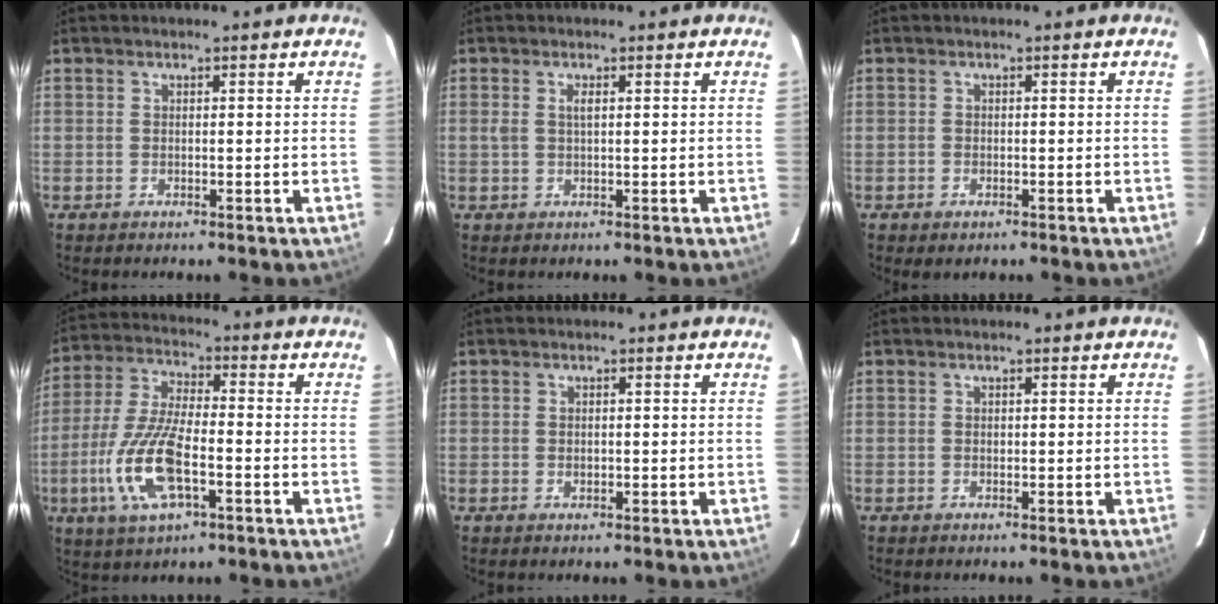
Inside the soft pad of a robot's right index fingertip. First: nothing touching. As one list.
[{"total": 1.6, "force": [0.4, 0.6, 1.4], "torque": [-0.027, 0.002, 0.008]}, {"total": 1.6, "force": [-1.0, 1.1, 0.6], "torque": [-0.012, -0.004, -0.016]}, {"total": 14.5, "force": [-4.8, 5.2, 12.7], "torque": [-0.277, -0.009, -0.092]}, {"total": 0.9, "force": [0.0, 0.8, 0.5], "torque": [-0.007, 0.002, 0.001]}, {"total": 0.0}]